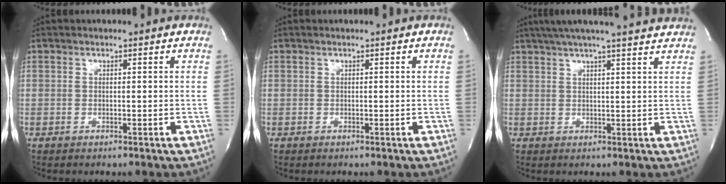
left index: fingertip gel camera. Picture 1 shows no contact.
{"total": 0.0}
{"total": 15.9, "force": [14.1, -0.1, 7.3], "torque": [-0.122, 0.014, 0.179]}